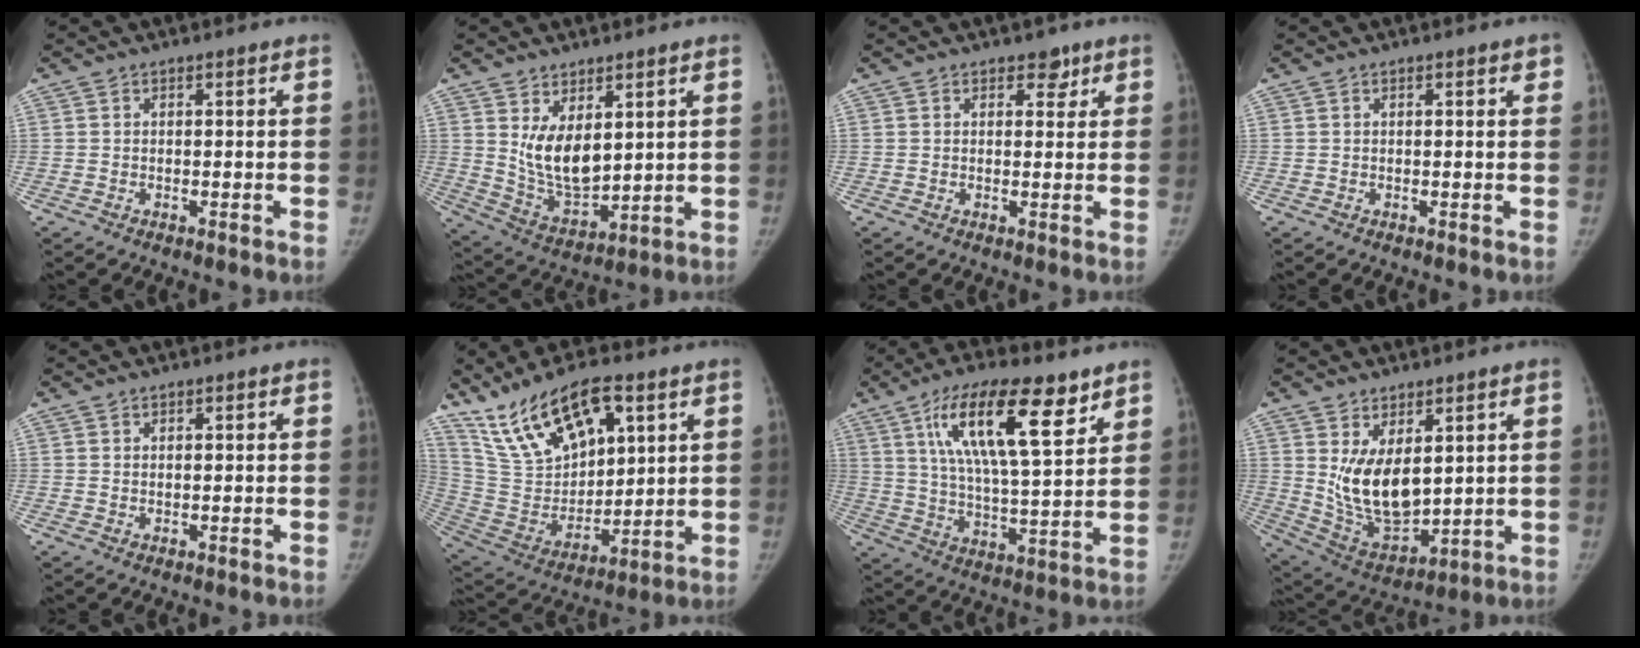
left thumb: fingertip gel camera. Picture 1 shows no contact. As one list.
[{"total": 10.1, "force": [3.4, 5.5, 7.8], "torque": [-0.113, -0.038, 0.085]}, {"total": 2.5, "force": [1.6, 1.6, 1.0], "torque": [0.007, -0.008, 0.020]}, {"total": 1.3, "force": [0.7, 0.4, 1.1], "torque": [-0.009, 0.001, 0.006]}, {"total": 0.0}, {"total": 19.4, "force": [10.8, 9.3, 13.2], "torque": [-0.209, -0.041, 0.217]}, {"total": 18.5, "force": [9.8, 5.9, 14.5], "torque": [-0.221, -0.035, 0.170]}, {"total": 12.7, "force": [3.0, 7.1, 10.0], "torque": [-0.151, -0.033, 0.082]}]